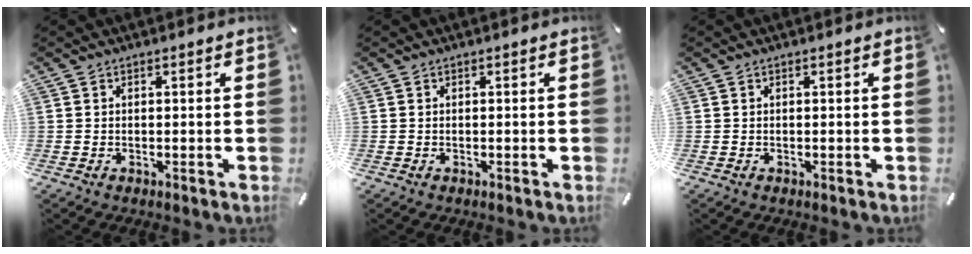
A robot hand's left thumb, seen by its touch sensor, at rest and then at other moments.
{"total": 0.0}
{"total": 0.0}